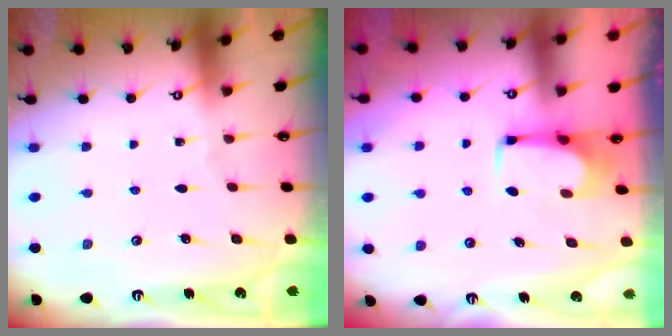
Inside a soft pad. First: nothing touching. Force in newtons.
{"total": 3.9, "press": 3.9, "slide": 0.6}